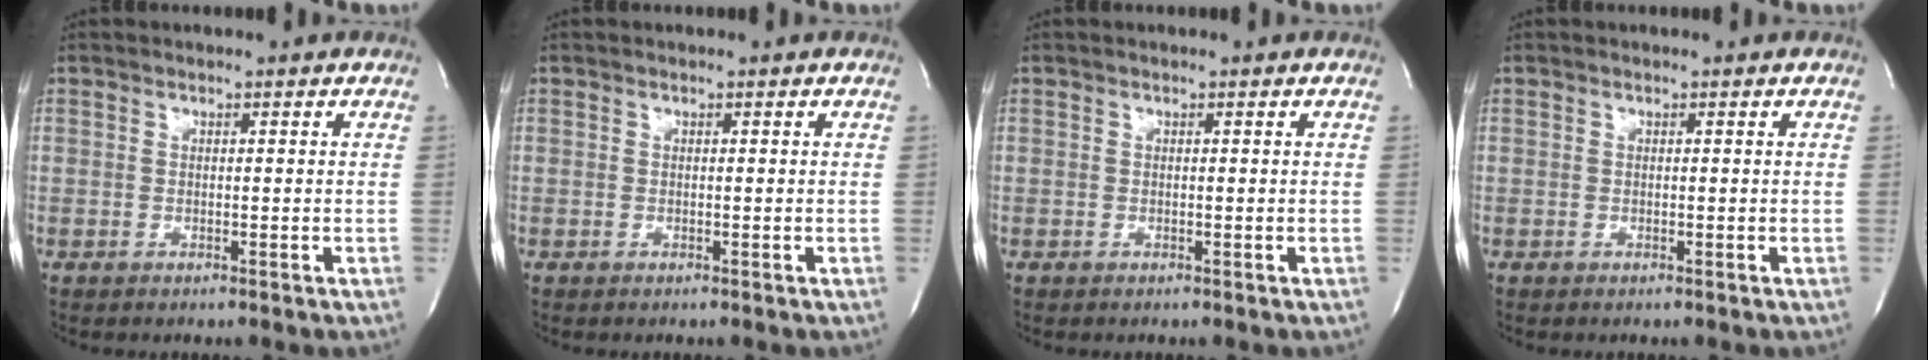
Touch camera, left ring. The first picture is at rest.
{"total": 0.0}
{"total": 0.0}
{"total": 0.0}